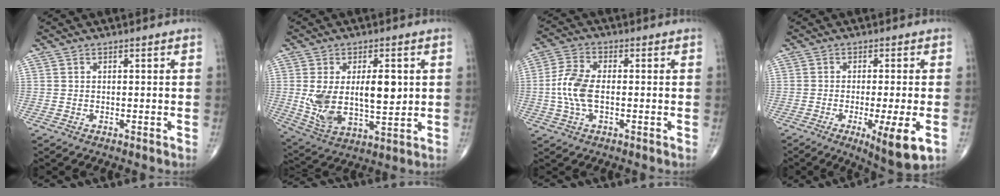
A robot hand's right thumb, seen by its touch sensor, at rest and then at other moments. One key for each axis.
{"total": 14.6, "fx": 1.6, "fy": 7.3, "fz": 12.6, "tx": -0.217, "ty": -0.013, "tz": 0.042}
{"total": 7.9, "fx": -0.7, "fy": 4.1, "fz": 6.8, "tx": -0.155, "ty": 0.014, "tz": -0.017}
{"total": 9.4, "fx": -3.0, "fy": 1.5, "fz": 8.8, "tx": -0.134, "ty": -0.014, "tz": -0.042}